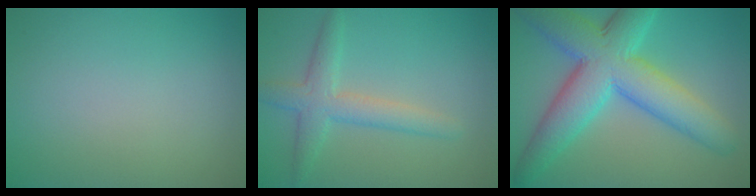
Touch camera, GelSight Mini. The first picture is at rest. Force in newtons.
{"total": 2.8, "press": 2.8, "slide": 0.2}
{"total": 10.0, "press": 10.0, "slide": 0.2}